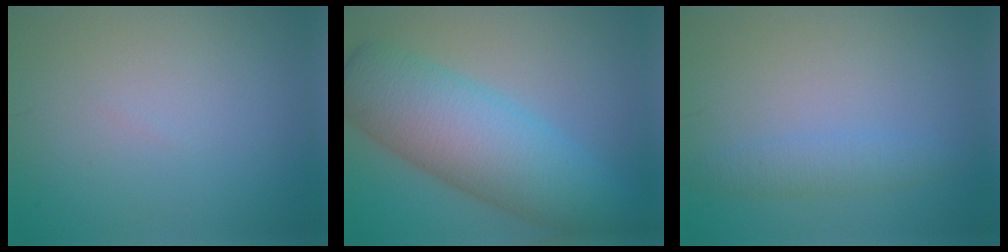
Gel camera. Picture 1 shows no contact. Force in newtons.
{"total": 10.4, "press": 10.4, "slide": 0.3}
{"total": 2.2, "press": 2.2, "slide": 0.2}